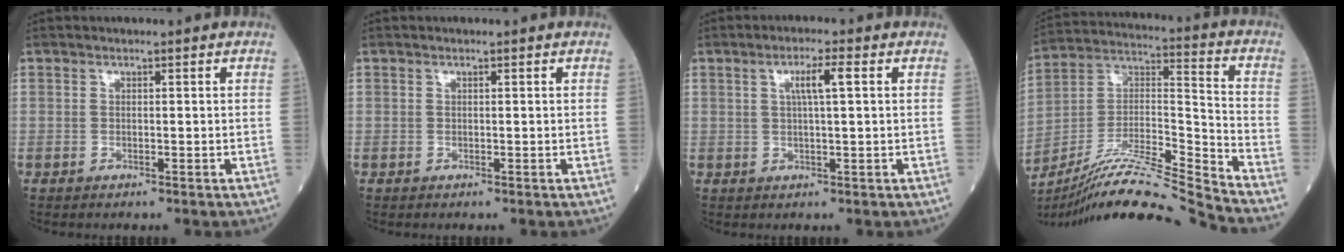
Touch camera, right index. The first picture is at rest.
{"total": 0.0}
{"total": 3.8, "force": [1.1, 0.0, 3.7], "torque": [-0.066, 0.004, 0.018]}
{"total": 19.2, "force": [-17.4, -2.0, 7.9], "torque": [-0.159, 0.016, -0.310]}